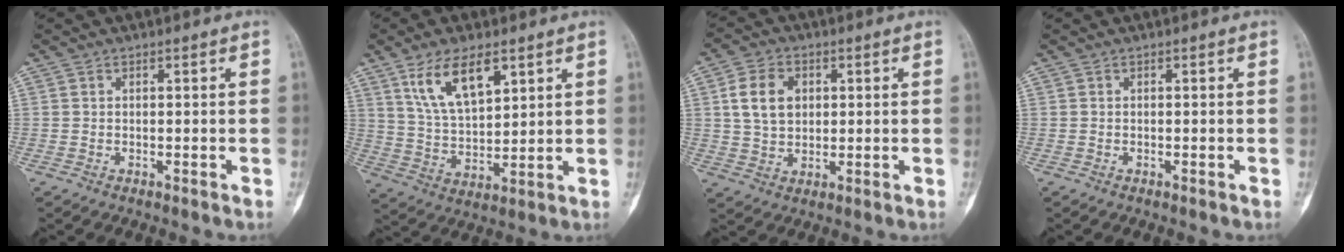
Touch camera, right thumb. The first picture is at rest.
{"total": 11.6, "force": [6.3, 5.2, 8.2], "torque": [-0.138, -0.029, 0.130]}
{"total": 8.4, "force": [2.0, 6.2, 5.4], "torque": [-0.079, 0.000, 0.036]}
{"total": 0.0}